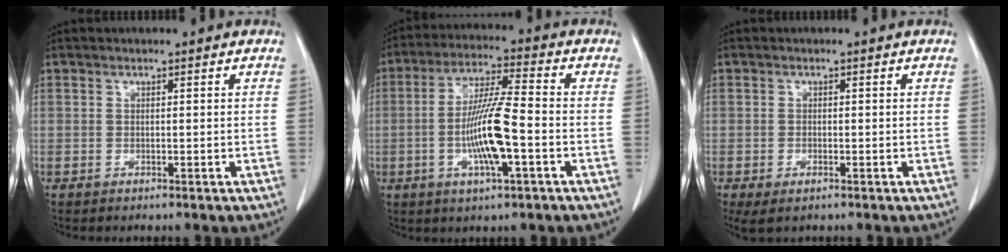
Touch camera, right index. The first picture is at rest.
{"total": 11.1, "force": [-2.6, 0.9, 10.7], "torque": [-0.207, -0.004, -0.051]}
{"total": 2.7, "force": [-1.5, 1.1, 2.0], "torque": [-0.040, -0.005, -0.018]}